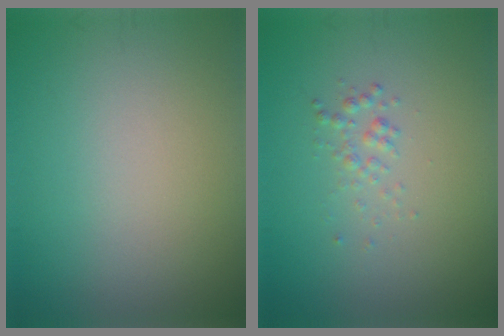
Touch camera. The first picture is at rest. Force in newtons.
{"total": 1.1, "press": 1.1, "slide": 0.1}